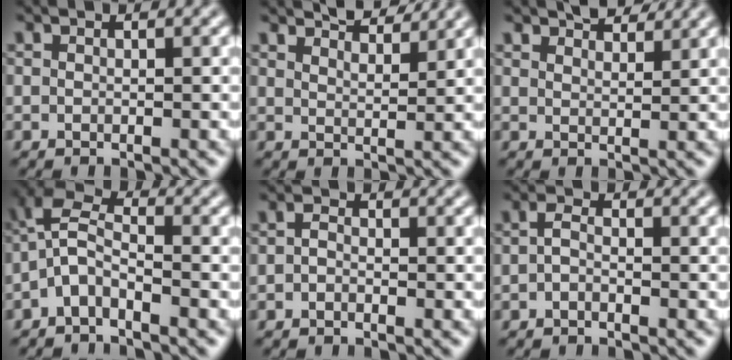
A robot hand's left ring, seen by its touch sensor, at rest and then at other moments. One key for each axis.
{"total": 4.1, "fx": 3.8, "fy": 0.6, "fz": 1.4, "tx": -0.017, "ty": -0.001, "tz": 0.053}
{"total": 3.0, "fx": 2.8, "fy": 0.6, "fz": 1.0, "tx": -0.017, "ty": 0.001, "tz": 0.044}
{"total": 3.6, "fx": -1.9, "fy": 1.4, "fz": 2.7, "tx": -0.059, "ty": 0.012, "tz": -0.051}
{"total": 0.9, "fx": -0.4, "fy": 0.5, "fz": 0.6, "tx": -0.011, "ty": 0.000, "tz": -0.011}
{"total": 1.1, "fx": -0.6, "fy": 0.5, "fz": 0.9, "tx": -0.018, "ty": 0.001, "tz": -0.014}